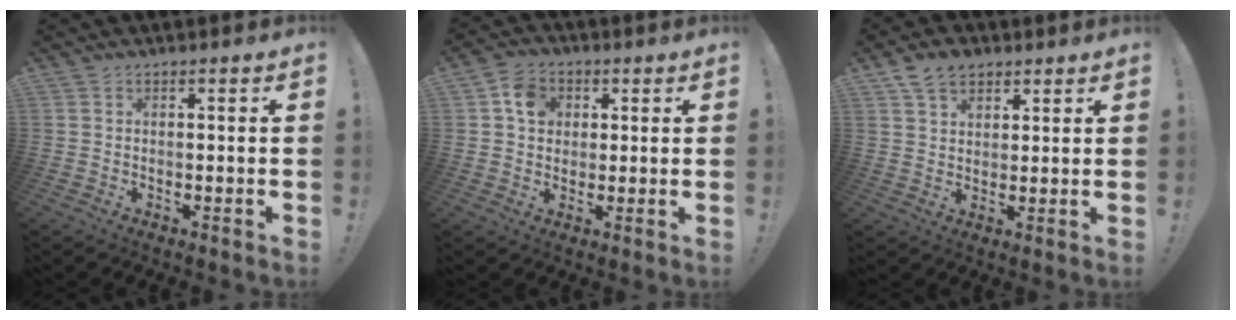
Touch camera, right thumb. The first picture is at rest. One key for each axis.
{"total": 7.7, "fx": 2.2, "fy": 6.4, "fz": 3.6, "tx": -0.052, "ty": 0.004, "tz": 0.043}
{"total": 7.1, "fx": 4.4, "fy": 4.8, "fz": 2.8, "tx": -0.051, "ty": -0.010, "tz": 0.086}